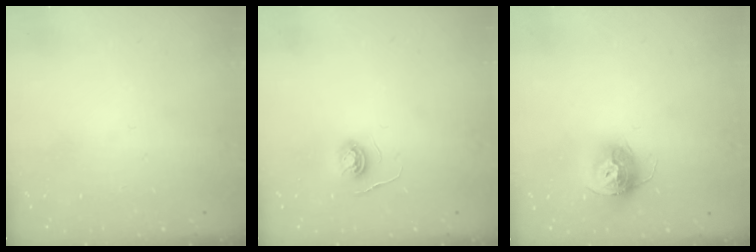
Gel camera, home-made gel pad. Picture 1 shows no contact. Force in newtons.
{"total": 4.7, "press": 4.6, "slide": 0.4}
{"total": 12.2, "press": 12.1, "slide": 1.1}